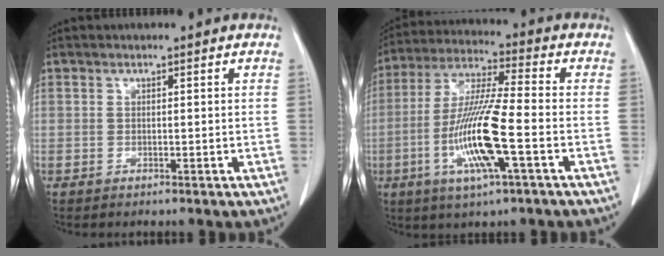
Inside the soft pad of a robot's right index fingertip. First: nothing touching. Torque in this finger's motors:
{"motor_torque": [2.14, 0.00, 0.62, 0.14]}